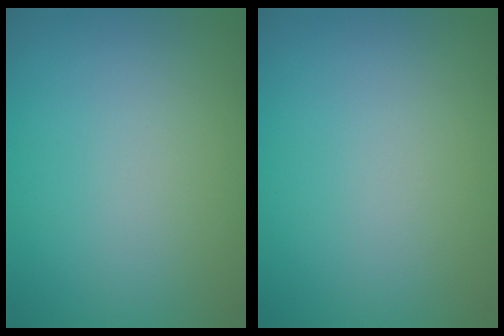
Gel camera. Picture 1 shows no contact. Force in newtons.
{"total": 0.0}